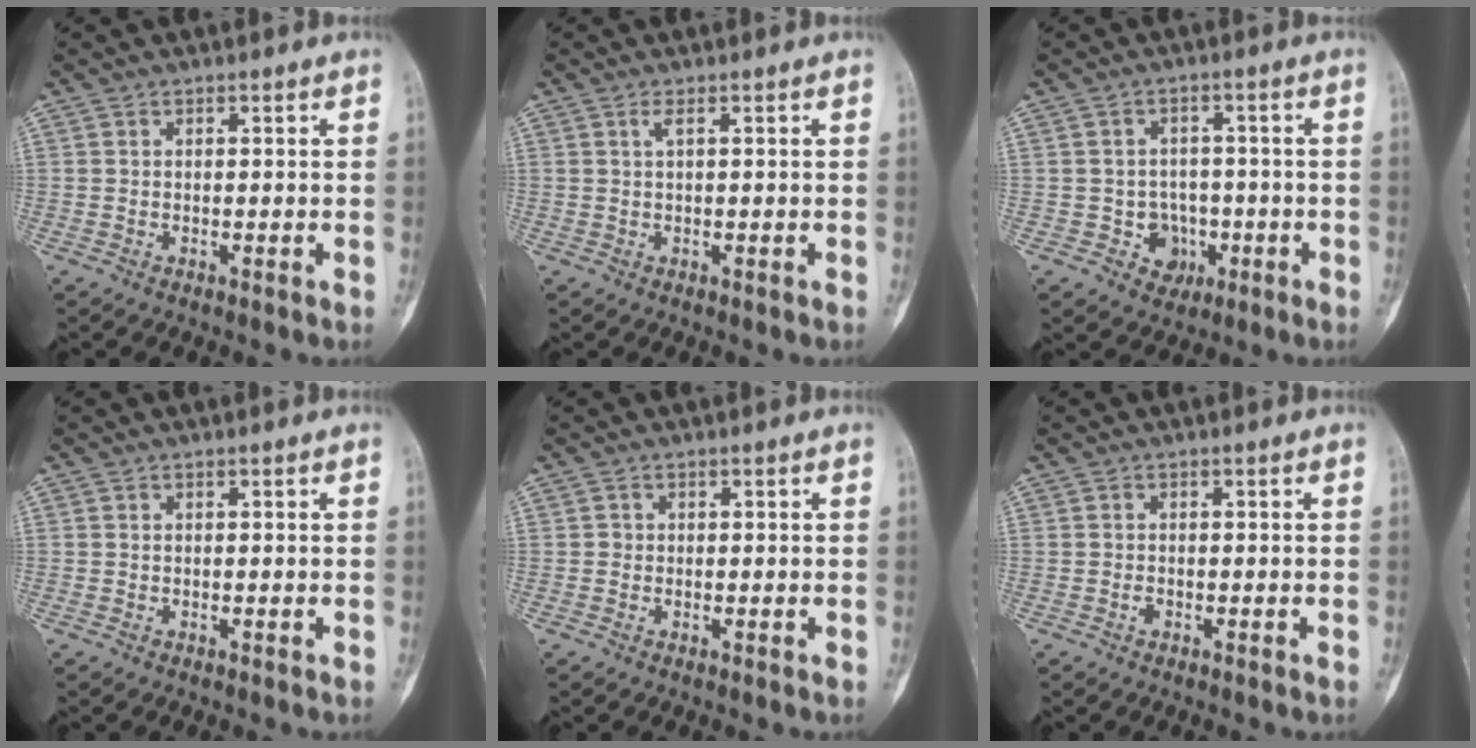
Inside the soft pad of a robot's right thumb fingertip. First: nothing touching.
{"total": 1.0, "force": [0.4, 0.0, 0.9], "torque": [-0.025, 0.004, 0.010]}
{"total": 5.3, "force": [-1.7, 4.7, 1.6], "torque": [0.009, 0.016, -0.019]}
{"total": 0.0}
{"total": 0.8, "force": [0.0, 0.8, 0.1], "torque": [0.002, 0.003, -0.001]}
{"total": 0.7, "force": [-0.4, 0.4, 0.4], "torque": [-0.008, 0.001, -0.008]}